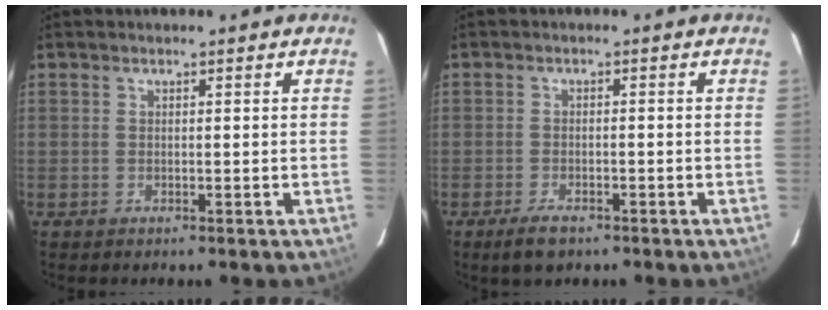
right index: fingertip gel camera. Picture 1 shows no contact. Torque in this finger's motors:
{"motor_torque": [-0.11, 0.02, -0.18, -0.08]}